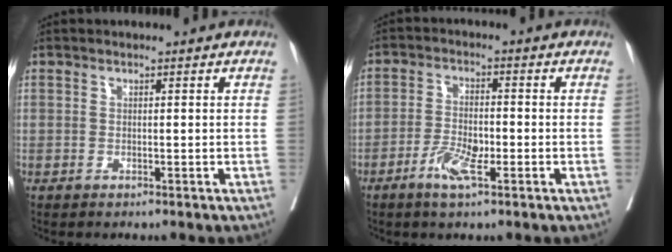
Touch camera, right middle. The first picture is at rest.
{"total": 5.2, "force": [-2.5, 1.3, 4.3], "torque": [-0.087, -0.001, -0.045]}